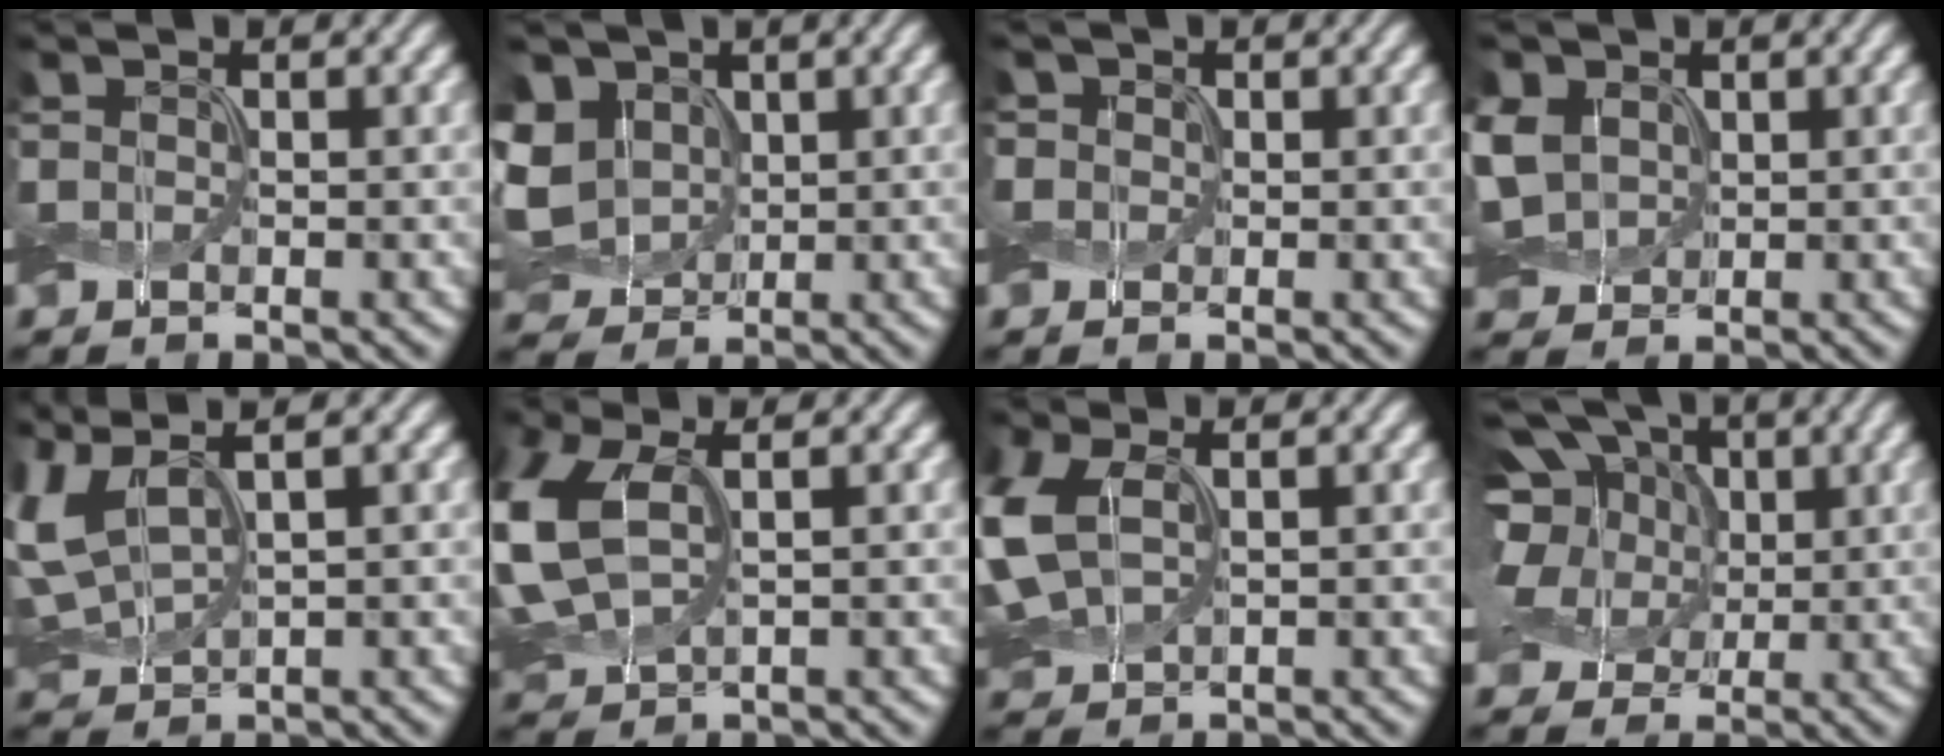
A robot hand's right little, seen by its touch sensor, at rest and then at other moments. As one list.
[{"total": 7.2, "force": [1.2, 5.6, 4.3], "torque": [-0.109, 0.011, 0.025]}, {"total": 1.2, "force": [0.3, 1.1, 0.2], "torque": [-0.005, -0.003, 0.007]}, {"total": 5.6, "force": [1.1, 4.3, 3.4], "torque": [-0.103, 0.010, 0.020]}, {"total": 6.5, "force": [2.2, 3.1, 5.3], "torque": [-0.142, 0.022, 0.043]}, {"total": 8.6, "force": [0.9, 5.0, 7.0], "torque": [-0.186, 0.005, 0.023]}, {"total": 6.5, "force": [0.8, 4.0, 5.0], "torque": [-0.148, 0.012, 0.014]}, {"total": 11.6, "force": [2.8, 9.0, 6.8], "torque": [-0.137, 0.032, 0.026]}]